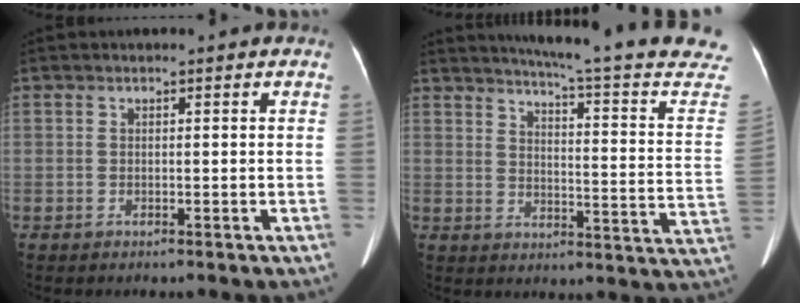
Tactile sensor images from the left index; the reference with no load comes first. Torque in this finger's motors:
{"motor_torque": [-0.11, -0.59, 0.01, 0.05]}